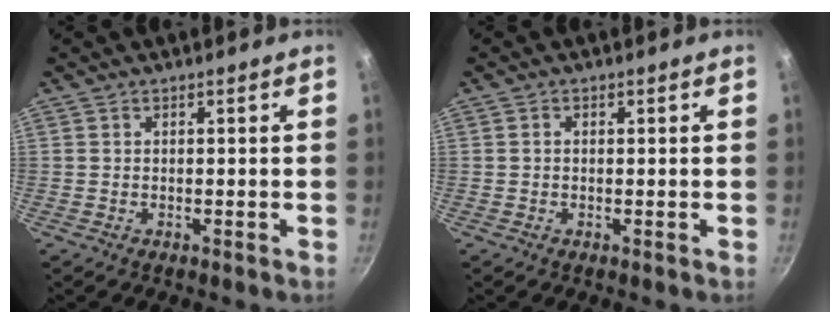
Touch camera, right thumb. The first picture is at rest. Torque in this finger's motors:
{"motor_torque": [-0.19, -0.49, -0.36, 0.04, -0.02]}